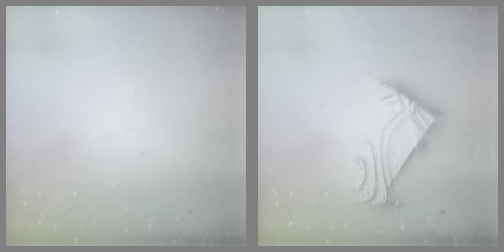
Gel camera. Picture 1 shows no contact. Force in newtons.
{"total": 5.5, "press": 5.3, "slide": 1.1}